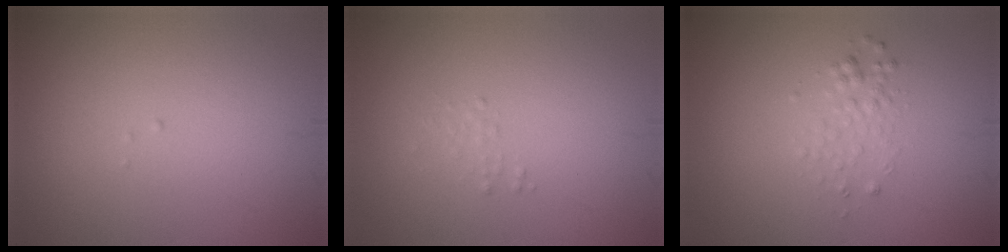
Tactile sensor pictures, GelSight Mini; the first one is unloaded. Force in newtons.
{"total": 0.6, "press": 0.6, "slide": 0.1}
{"total": 1.5, "press": 1.5, "slide": 0.1}